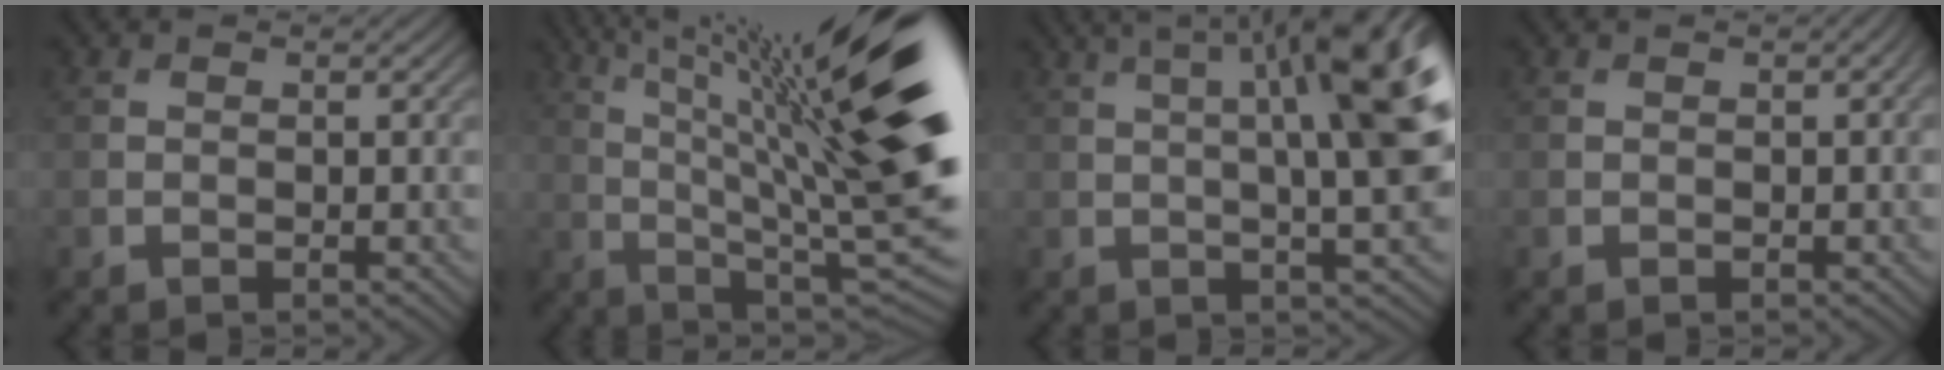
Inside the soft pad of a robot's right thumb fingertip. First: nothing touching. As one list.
[{"total": 19.2, "force": [5.3, 4.0, 18.0], "torque": [-0.256, 0.021, 0.096]}, {"total": 13.3, "force": [3.1, 3.0, 12.6], "torque": [-0.162, 0.024, 0.050]}, {"total": 0.6, "force": [0.1, 0.2, 0.6], "torque": [-0.008, 0.002, 0.000]}]